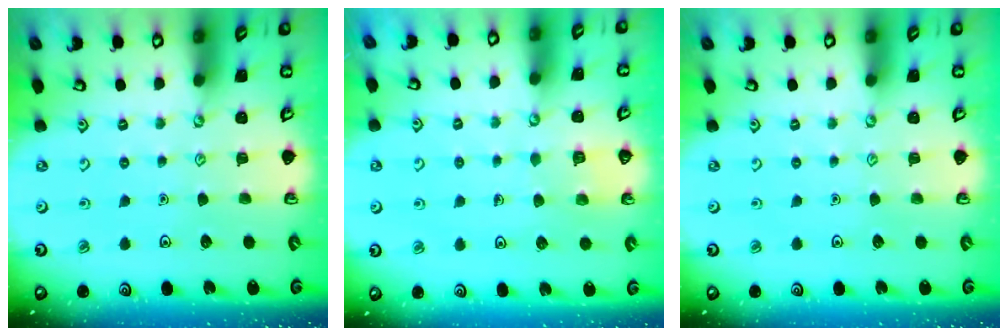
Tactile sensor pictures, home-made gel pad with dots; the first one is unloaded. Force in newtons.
{"total": 2.9, "press": 2.9, "slide": 0.2}
{"total": 0.0}